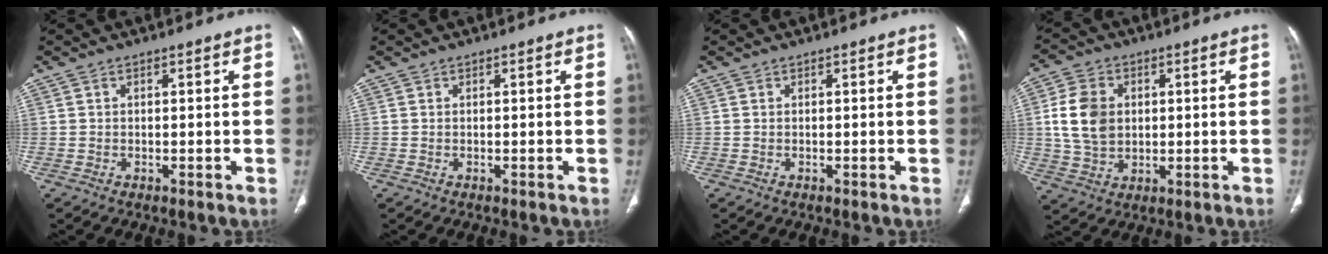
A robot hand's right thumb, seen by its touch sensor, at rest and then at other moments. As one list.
[{"total": 0.0}, {"total": 0.0}, {"total": 10.0, "force": [1.4, 7.6, 6.3], "torque": [-0.107, -0.001, 0.032]}]